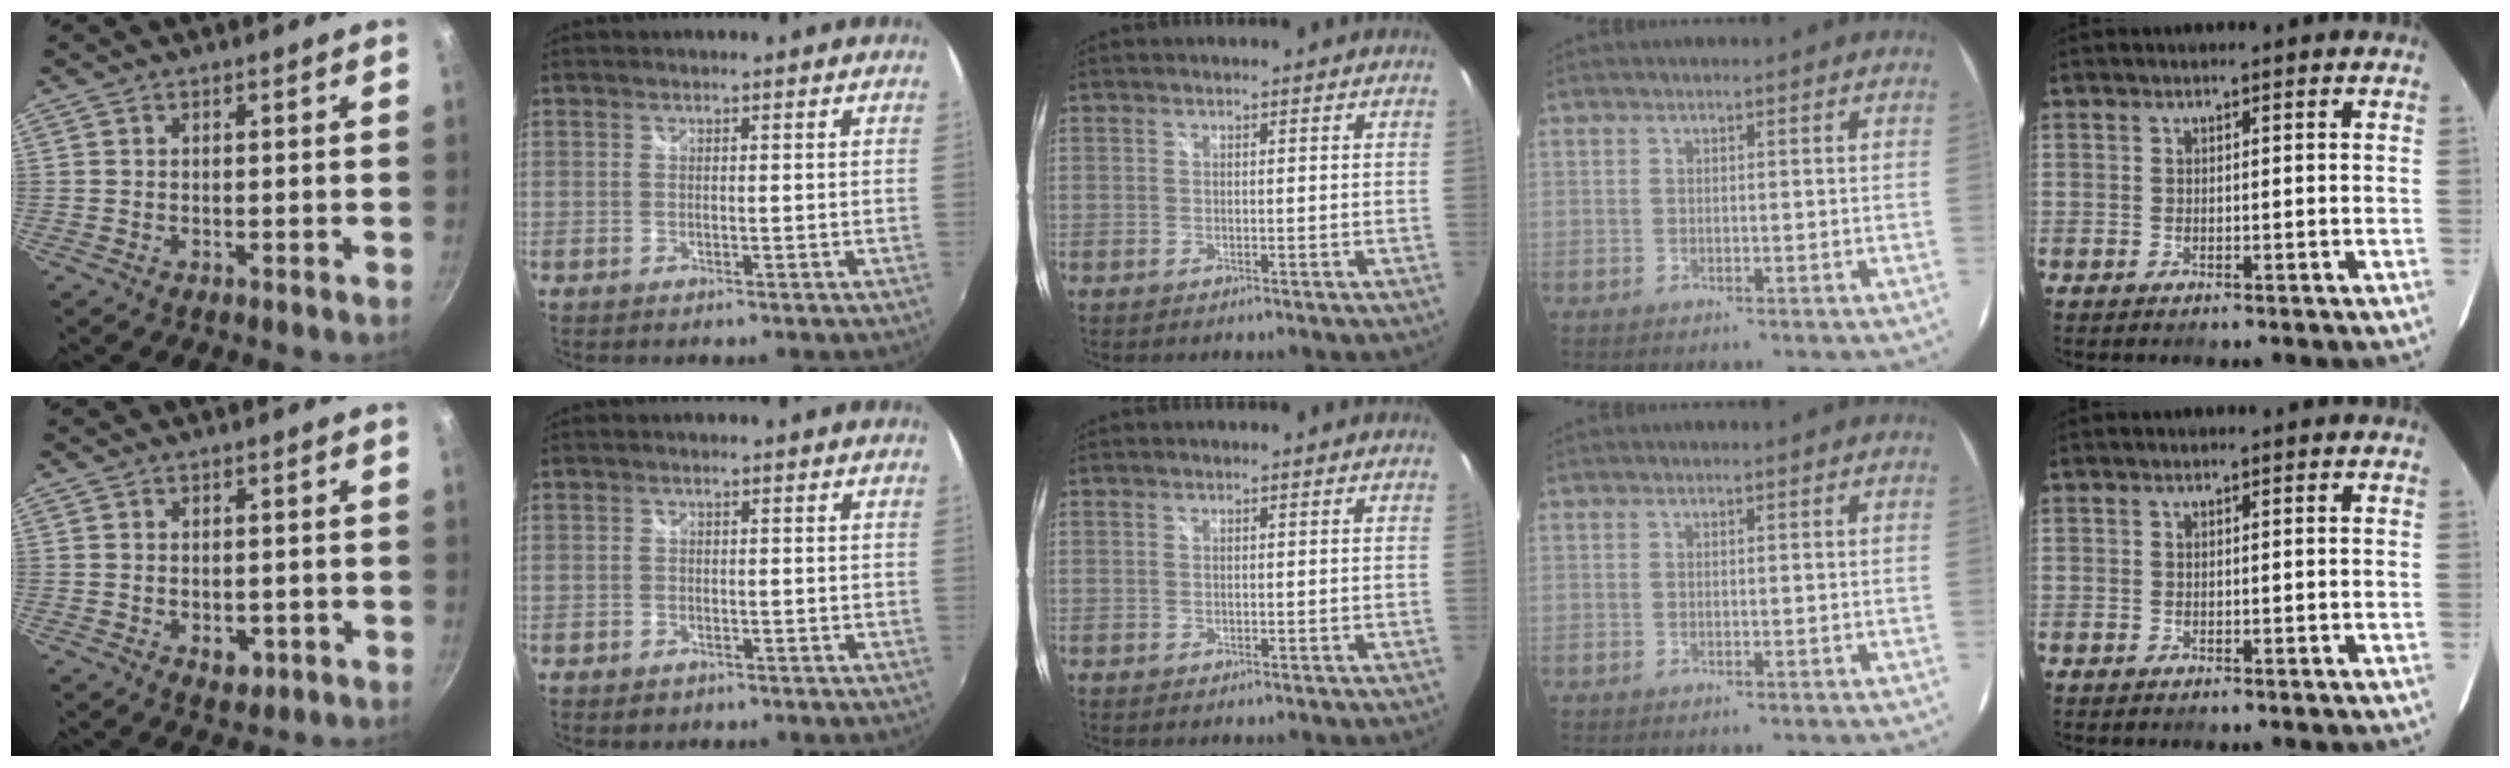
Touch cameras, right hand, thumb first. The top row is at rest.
{"thumb": {"total": 3.7, "force": [-1.0, 2.5, 2.6], "torque": [-0.028, 0.003, -0.010]}, "index": {"total": 2.2, "force": [-1.3, 1.6, 0.7], "torque": [-0.017, -0.003, -0.019]}}